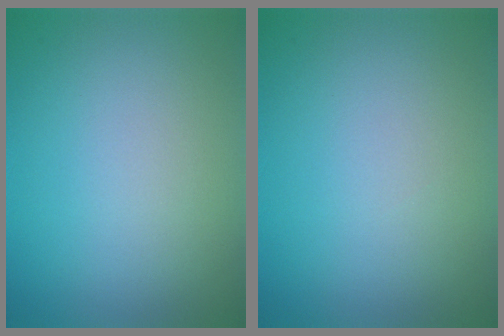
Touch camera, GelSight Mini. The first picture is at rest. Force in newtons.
{"total": 0.0}